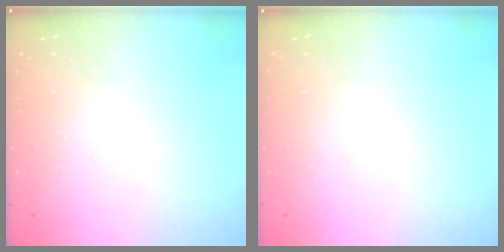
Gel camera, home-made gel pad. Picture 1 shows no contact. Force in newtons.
{"total": 0.0}